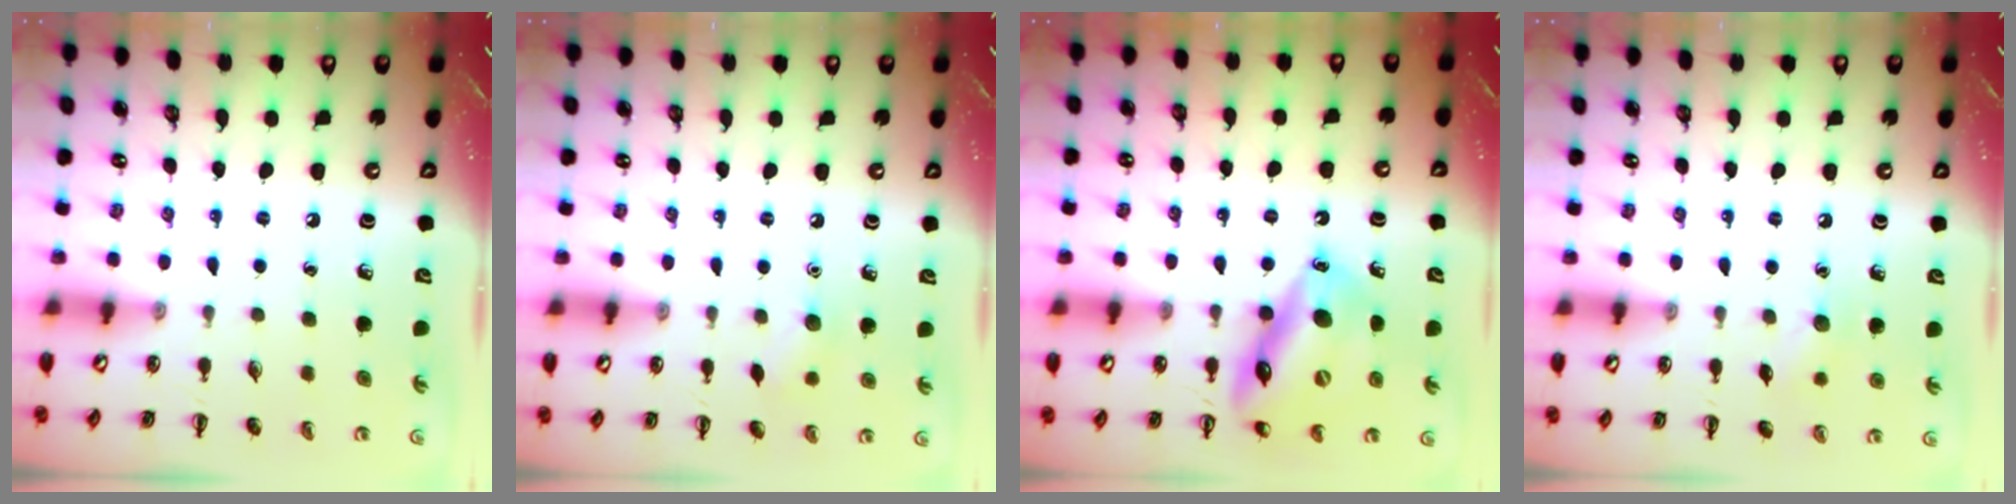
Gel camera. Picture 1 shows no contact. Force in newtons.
{"total": 6.8, "press": 6.6, "slide": 1.7}
{"total": 15.9, "press": 15.6, "slide": 3.4}
{"total": 6.6, "press": 6.4, "slide": 1.5}